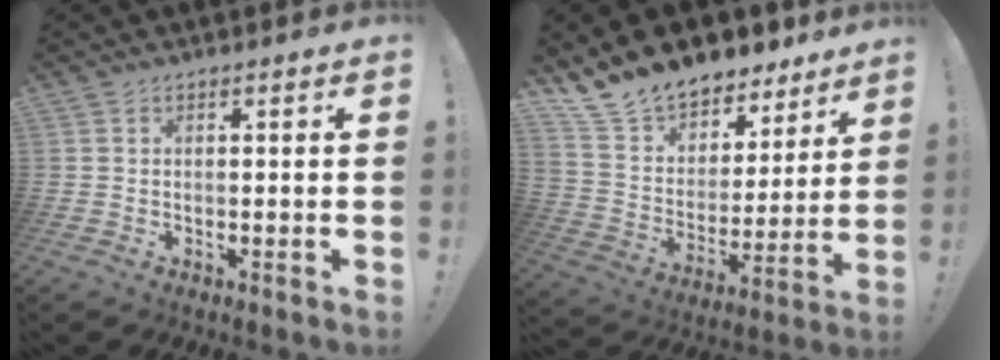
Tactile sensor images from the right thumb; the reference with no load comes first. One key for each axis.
{"total": 14.4, "fx": 12.5, "fy": 6.6, "fz": 2.9, "tx": -0.066, "ty": -0.101, "tz": 0.235}